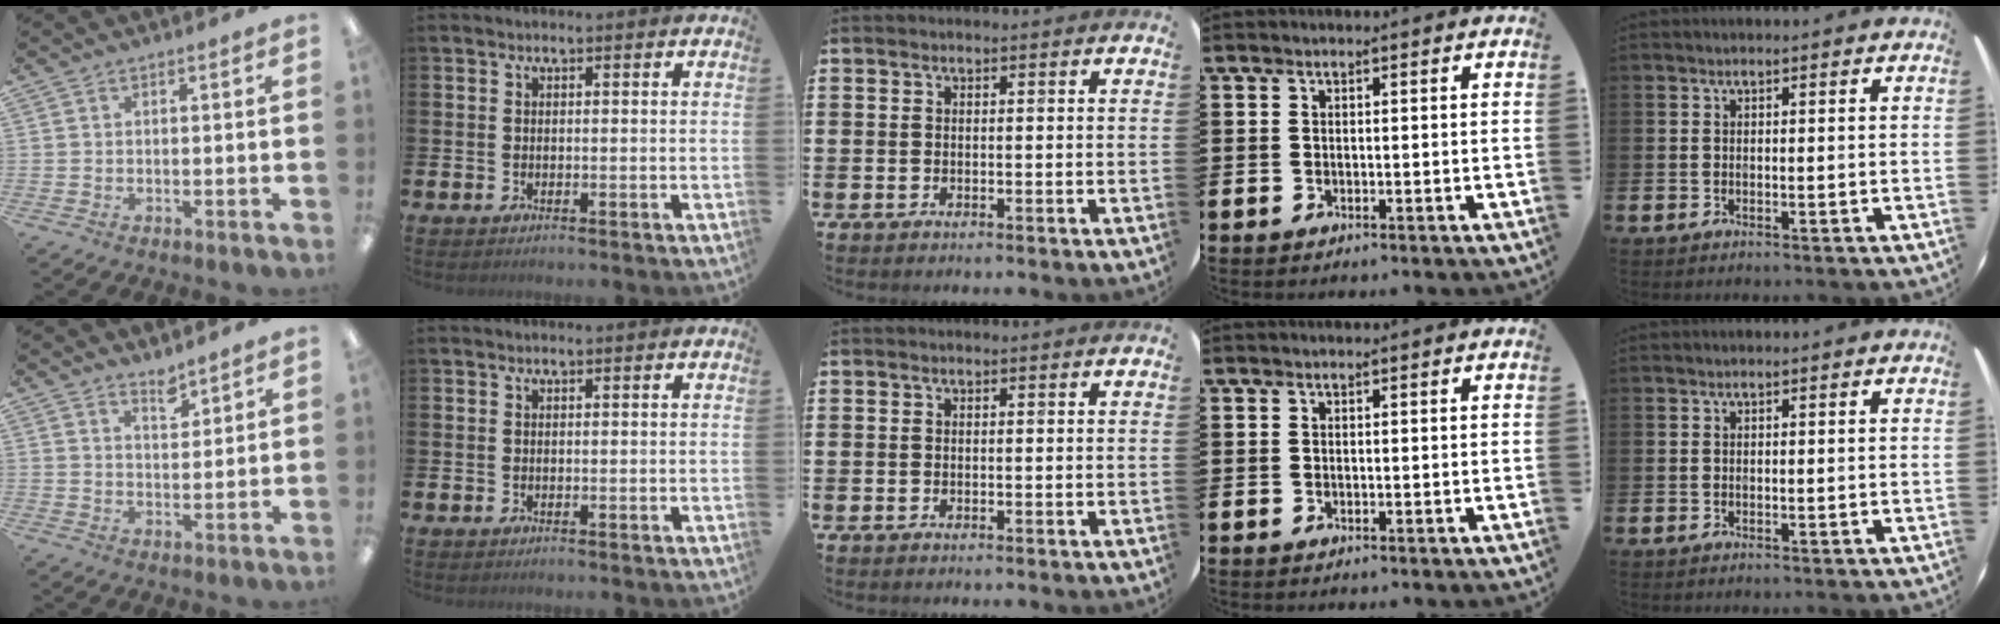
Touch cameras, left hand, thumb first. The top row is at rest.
{"thumb": {"total": 3.9, "force": [3.6, 1.1, 1.1], "torque": [-0.004, -0.029, 0.061]}}